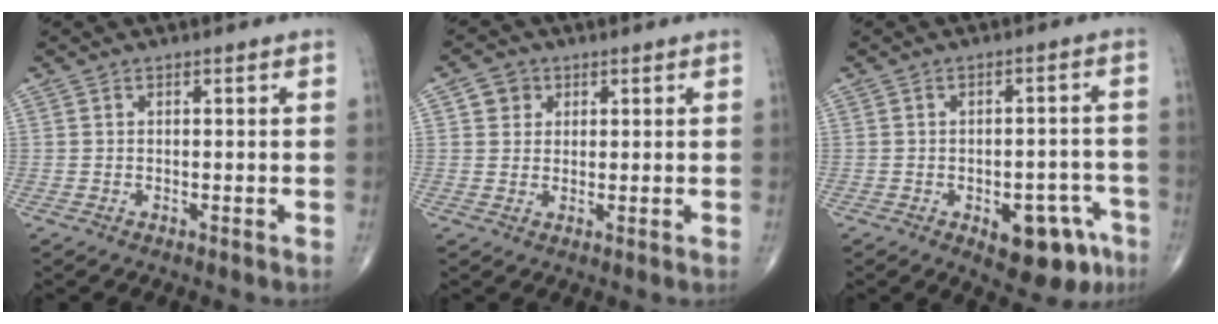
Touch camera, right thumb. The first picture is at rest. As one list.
[{"total": 3.4, "force": [1.3, 3.0, 0.9], "torque": [0.002, -0.003, 0.016]}, {"total": 11.0, "force": [-5.4, 5.6, 7.8], "torque": [-0.066, 0.035, -0.060]}]